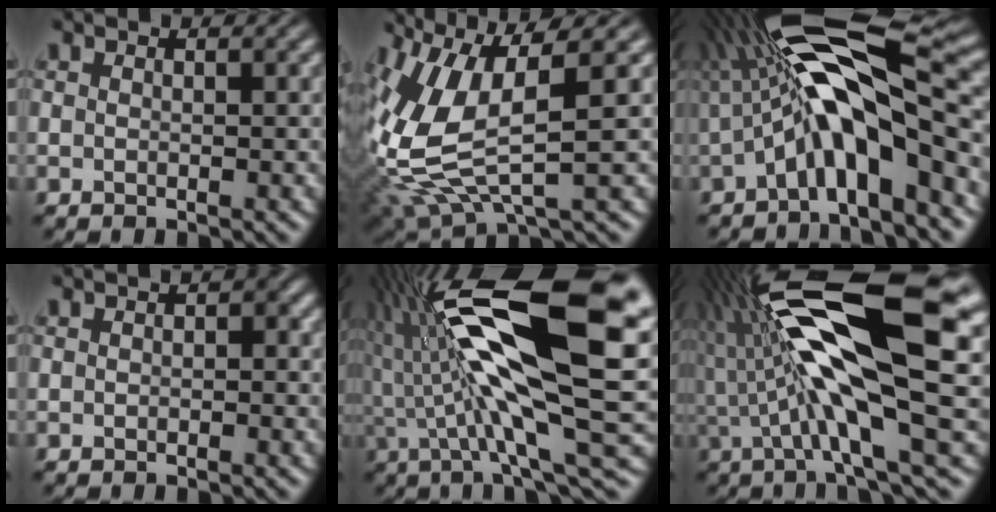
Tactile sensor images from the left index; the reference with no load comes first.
{"total": 10.6, "force": [0.0, 3.9, 9.9], "torque": [-0.237, -0.013, 0.016]}
{"total": 11.4, "force": [0.2, 3.2, 11.0], "torque": [-0.184, 0.024, 0.000]}
{"total": 0.8, "force": [0.1, 0.3, 0.8], "torque": [-0.007, 0.007, -0.001]}
{"total": 17.3, "force": [2.2, 5.4, 16.3], "torque": [-0.291, 0.011, 0.043]}
{"total": 14.7, "force": [1.3, 3.1, 14.3], "torque": [-0.255, 0.017, 0.029]}